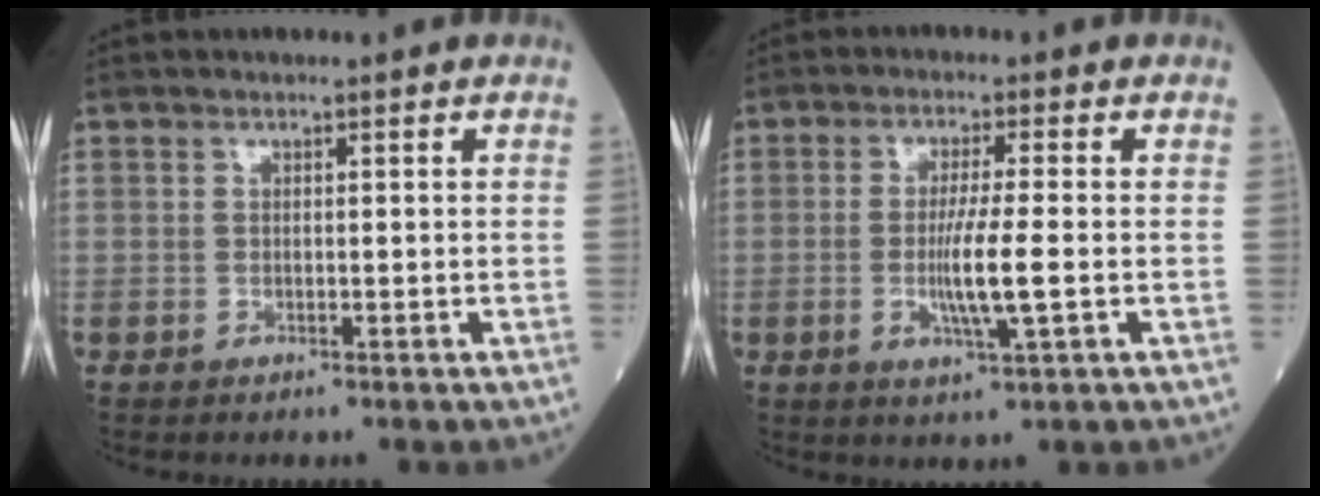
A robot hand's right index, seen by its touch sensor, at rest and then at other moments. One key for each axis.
{"total": 6.4, "fx": -1.1, "fy": -0.3, "fz": 6.3, "tx": -0.116, "ty": -0.011, "tz": -0.021}